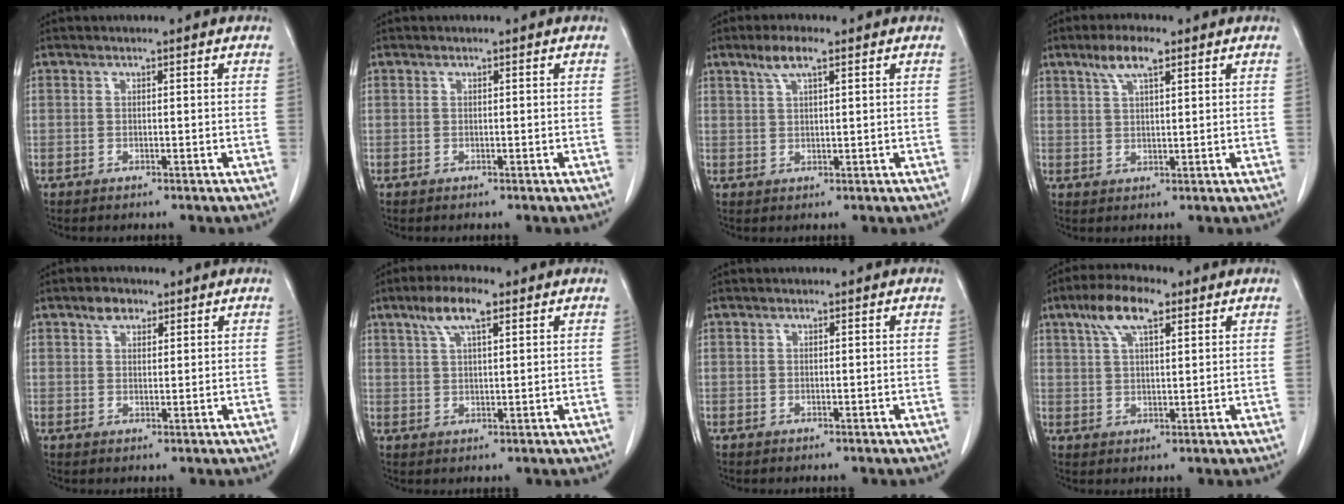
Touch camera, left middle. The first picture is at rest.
{"total": 0.0}
{"total": 3.8, "force": [2.4, 0.6, 2.9], "torque": [-0.062, 0.007, 0.048]}
{"total": 5.0, "force": [3.1, 1.0, 3.7], "torque": [-0.077, 0.008, 0.058]}
{"total": 2.9, "force": [1.9, 1.7, 1.4], "torque": [-0.027, 0.008, 0.035]}
{"total": 6.1, "force": [3.6, 1.4, 4.8], "torque": [-0.097, 0.014, 0.066]}
{"total": 0.0}
{"total": 7.5, "force": [4.2, 2.2, 5.8], "torque": [-0.119, 0.019, 0.077]}